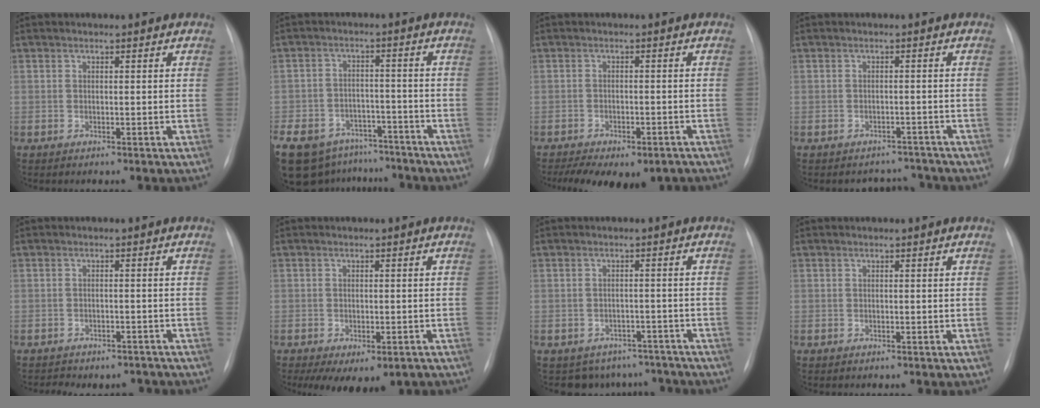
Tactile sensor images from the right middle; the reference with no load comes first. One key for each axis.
{"total": 19.0, "fx": -13.8, "fy": 10.9, "fz": 7.2, "tx": -0.208, "ty": -0.012, "tz": -0.195}
{"total": 12.7, "fx": -9.0, "fy": 6.1, "fz": 6.6, "tx": -0.123, "ty": 0.000, "tz": -0.112}
{"total": 3.6, "fx": -3.2, "fy": 1.4, "fz": -0.7, "tx": 0.011, "ty": 0.017, "tz": -0.040}
{"total": 6.8, "fx": -5.8, "fy": 3.1, "fz": 1.4, "tx": -0.018, "ty": 0.013, "tz": -0.065}
{"total": 7.4, "fx": -4.8, "fy": 3.7, "fz": 4.2, "tx": -0.048, "ty": 0.001, "tz": -0.065}
{"total": 8.2, "fx": -6.4, "fy": 5.0, "fz": 0.7, "tx": 0.003, "ty": 0.018, "tz": -0.067}
{"total": 0.0}